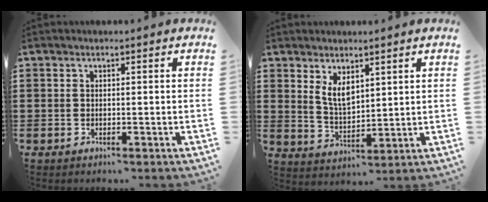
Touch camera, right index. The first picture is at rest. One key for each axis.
{"total": 4.7, "fx": 2.7, "fy": 2.1, "fz": 3.2, "tx": -0.070, "ty": -0.002, "tz": 0.048}